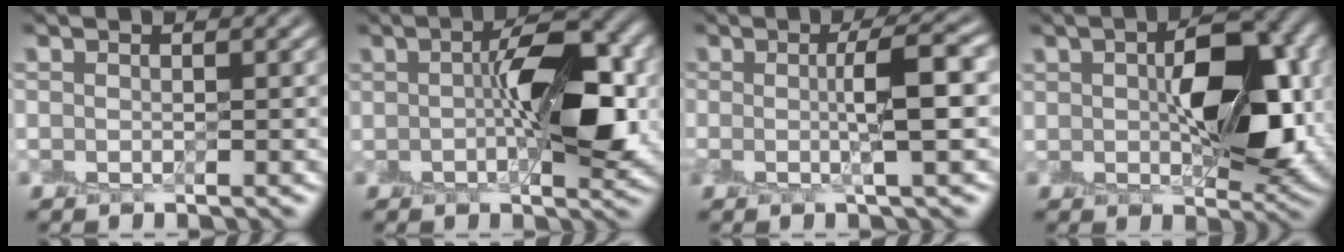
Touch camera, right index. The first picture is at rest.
{"total": 7.9, "force": [0.5, 2.9, 7.4], "torque": [-0.107, 0.009, 0.005]}
{"total": 4.4, "force": [0.2, 0.7, 4.3], "torque": [-0.066, 0.007, 0.001]}
{"total": 9.3, "force": [0.8, 4.9, 7.8], "torque": [-0.123, 0.008, 0.020]}